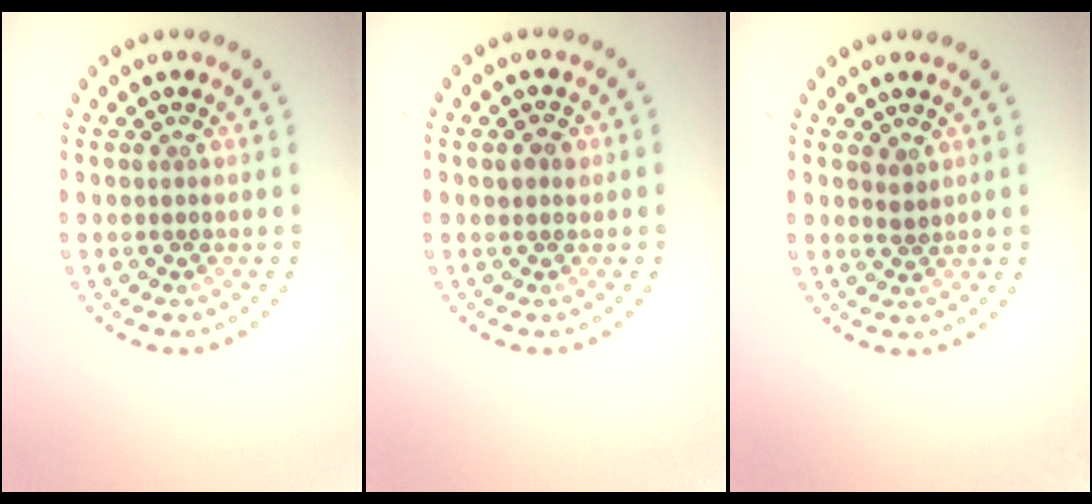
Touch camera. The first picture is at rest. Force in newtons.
{"total": 1.2, "press": 1.2, "slide": 0.4}
{"total": 0.7, "press": 0.4, "slide": 0.6}